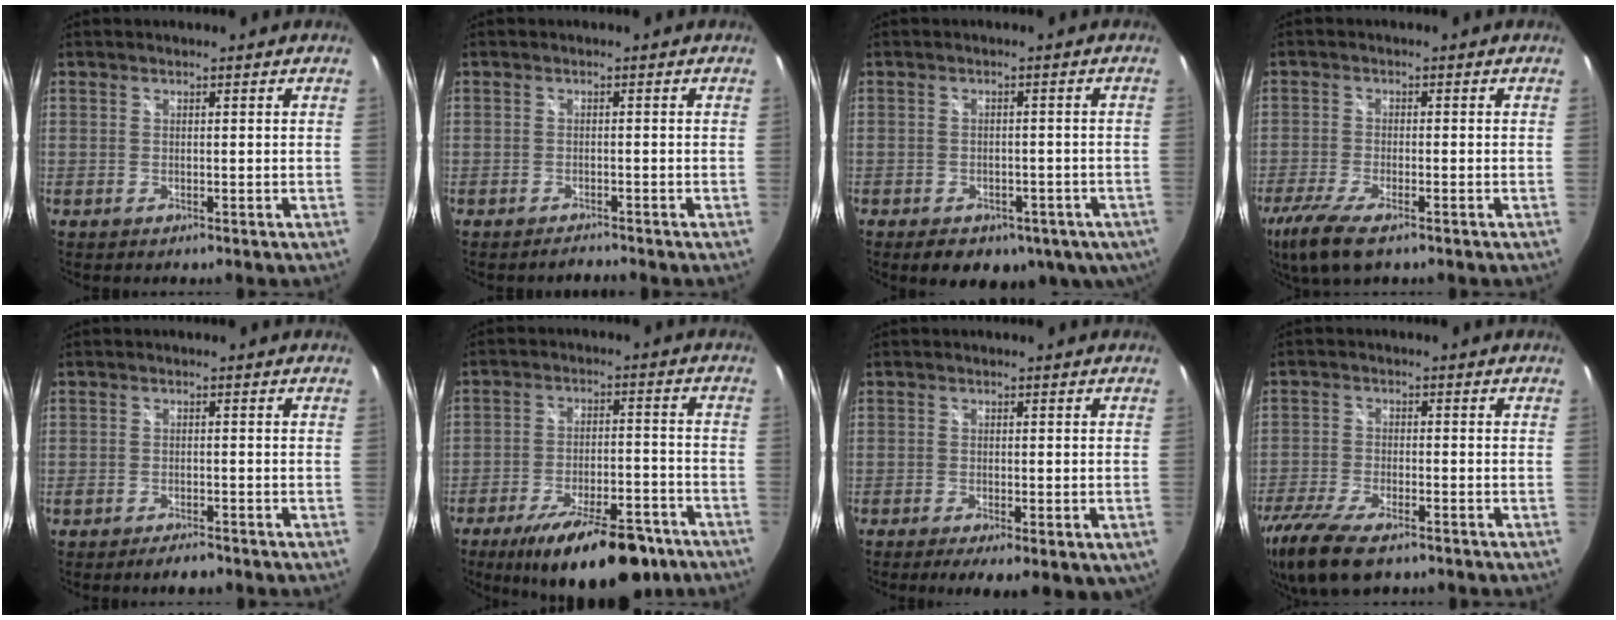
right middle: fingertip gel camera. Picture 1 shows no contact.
{"total": 1.5, "force": [-1.5, 0.1, 0.0], "torque": [-0.006, -0.004, -0.026]}
{"total": 13.3, "force": [-7.9, 8.0, 7.1], "torque": [-0.128, -0.009, -0.085]}
{"total": 9.5, "force": [-6.2, 2.8, 6.6], "torque": [-0.157, -0.036, -0.118]}
{"total": 3.3, "force": [-2.8, 0.9, 1.6], "torque": [-0.039, -0.007, -0.047]}
{"total": 19.0, "force": [-13.6, 6.4, 11.7], "torque": [-0.190, -0.023, -0.193]}
{"total": 7.7, "force": [-3.7, 2.3, 6.3], "torque": [-0.100, -0.032, -0.047]}
{"total": 16.0, "force": [-11.4, 5.9, 9.5], "torque": [-0.225, -0.055, -0.204]}